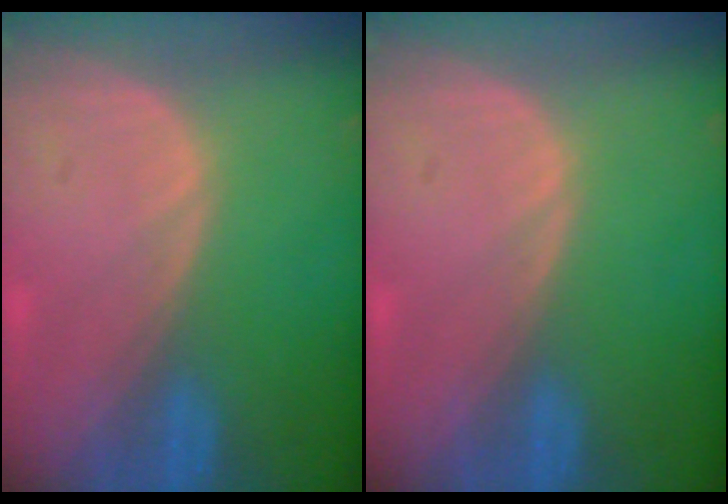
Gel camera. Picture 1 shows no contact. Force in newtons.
{"total": 0.0}